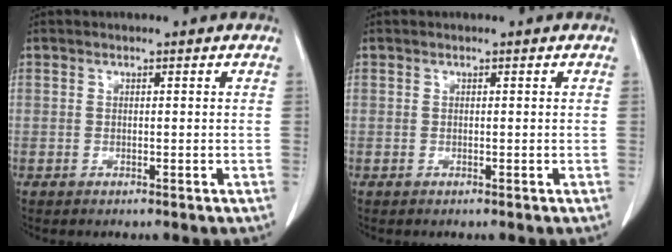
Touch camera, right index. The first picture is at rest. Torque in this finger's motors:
{"motor_torque": [0.00, 0.00, 0.02, 0.00]}